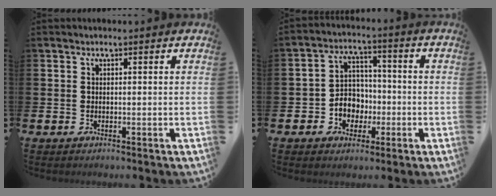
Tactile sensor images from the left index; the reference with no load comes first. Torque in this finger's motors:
{"motor_torque": [0.89, 0.82, 0.24, 0.04]}